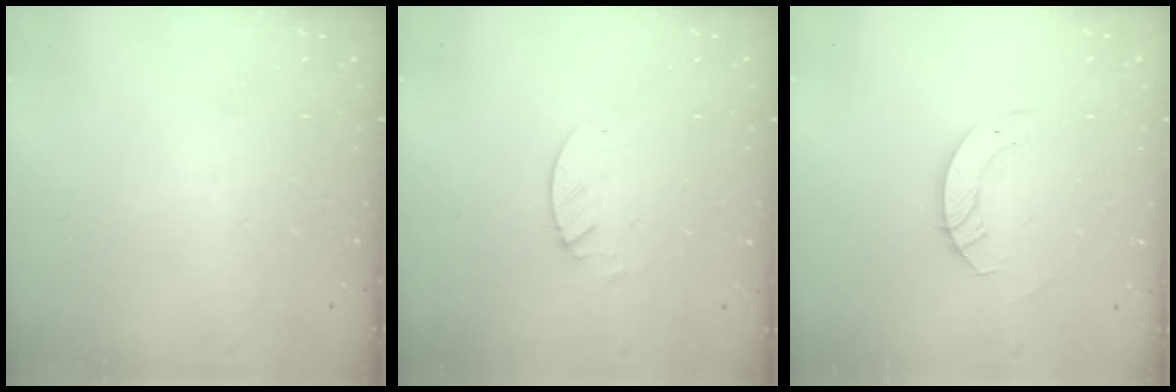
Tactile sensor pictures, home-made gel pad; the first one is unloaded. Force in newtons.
{"total": 2.1, "press": 2.1, "slide": 0.2}
{"total": 3.7, "press": 3.7, "slide": 0.3}